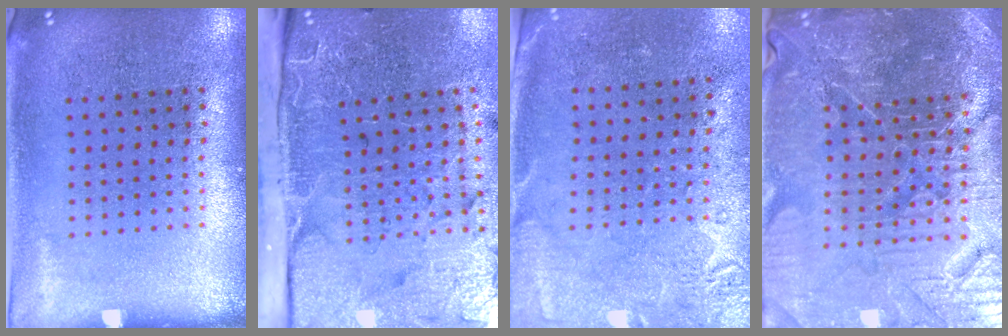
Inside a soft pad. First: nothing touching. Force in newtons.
{"total": 5.1, "press": 4.0, "slide": 3.2}
{"total": 2.7, "press": 2.3, "slide": 1.5}
{"total": 5.6, "press": 5.3, "slide": 2.0}